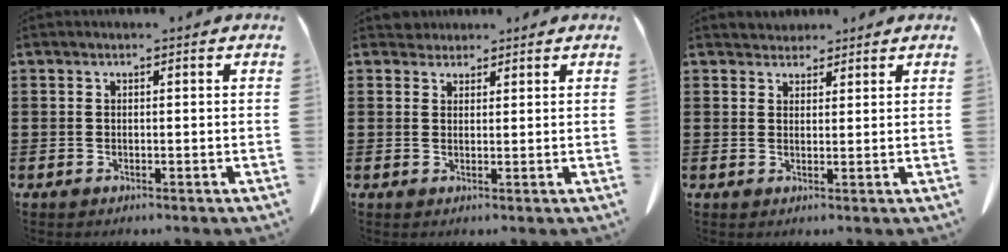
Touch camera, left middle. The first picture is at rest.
{"total": 2.1, "force": [1.9, 0.8, -0.1], "torque": [0.005, 0.000, 0.038]}
{"total": 2.5, "force": [2.4, 0.8, -0.1], "torque": [-0.005, -0.001, 0.047]}